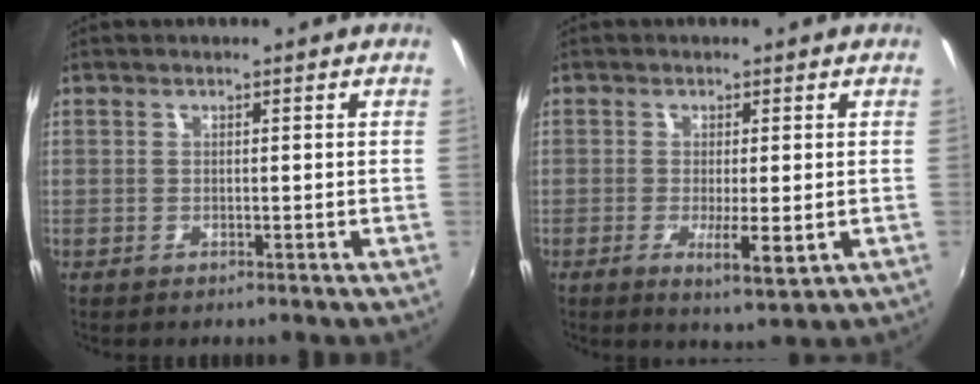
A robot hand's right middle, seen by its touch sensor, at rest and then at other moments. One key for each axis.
{"total": 4.6, "fx": -1.0, "fy": 0.8, "fz": 4.5, "tx": -0.085, "ty": -0.014, "tz": -0.015}